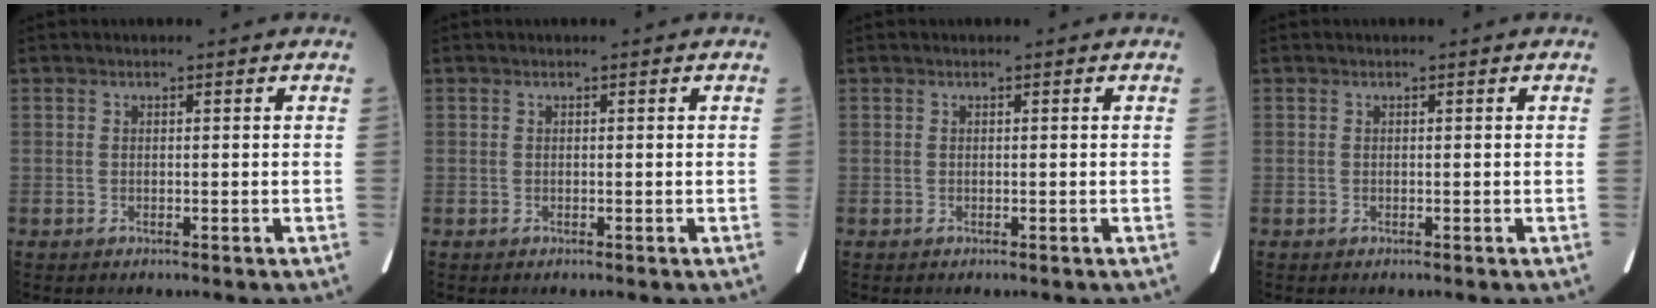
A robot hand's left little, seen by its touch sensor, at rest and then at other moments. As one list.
[{"total": 0.0}, {"total": 0.0}, {"total": 0.0}]